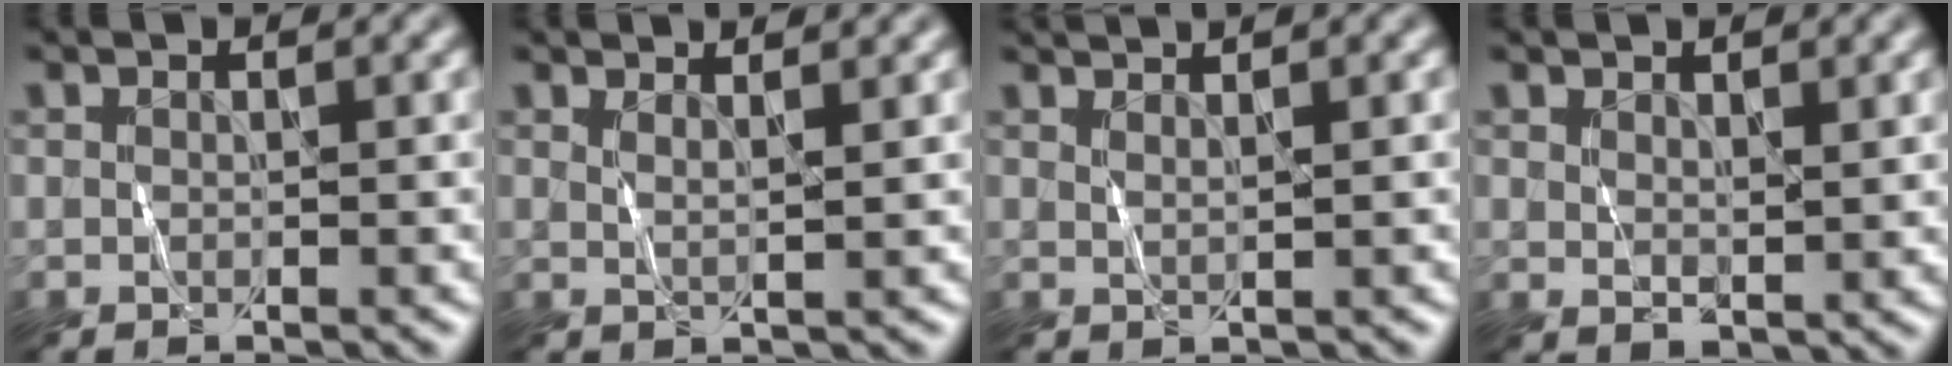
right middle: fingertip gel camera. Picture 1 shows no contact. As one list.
[{"total": 2.0, "force": [1.4, 0.6, 1.3], "torque": [-0.013, 0.004, 0.008]}, {"total": 3.2, "force": [2.2, 1.0, 2.2], "torque": [-0.016, 0.011, 0.011]}, {"total": 1.8, "force": [1.3, 0.8, 1.0], "torque": [-0.022, -0.007, 0.030]}]